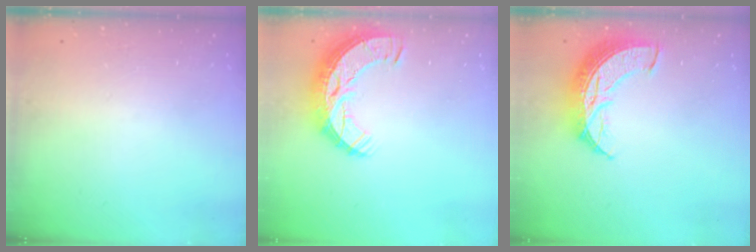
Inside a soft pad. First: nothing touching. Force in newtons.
{"total": 11.1, "press": 11.0, "slide": 0.8}
{"total": 11.2, "press": 11.1, "slide": 0.9}